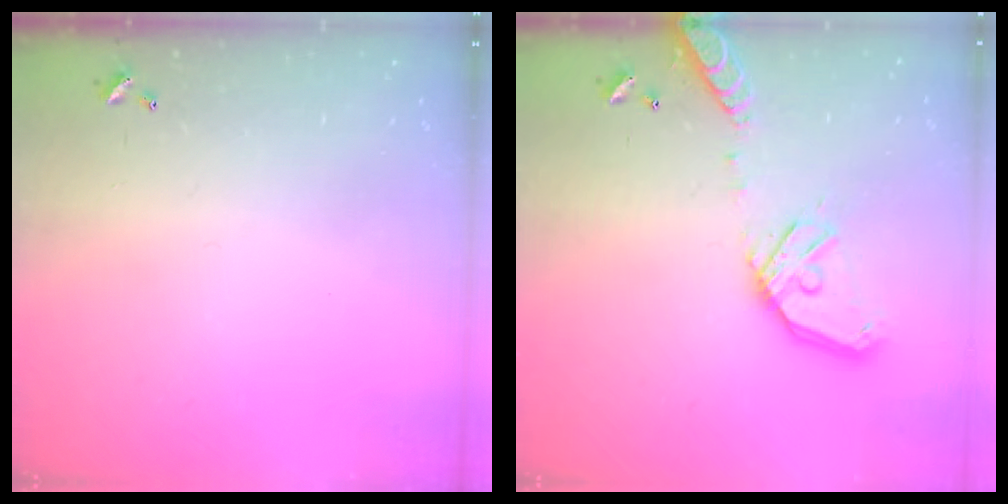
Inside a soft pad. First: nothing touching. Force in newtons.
{"total": 15.4, "press": 15.1, "slide": 2.8}